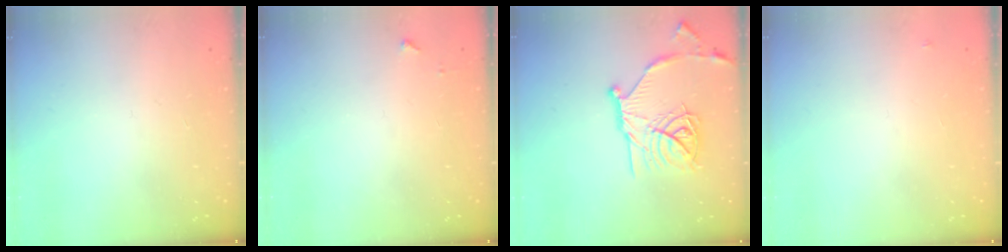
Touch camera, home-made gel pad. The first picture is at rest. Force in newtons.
{"total": 3.5, "press": 3.5, "slide": 0.4}
{"total": 19.6, "press": 19.5, "slide": 1.7}
{"total": 2.6, "press": 2.6, "slide": 0.2}